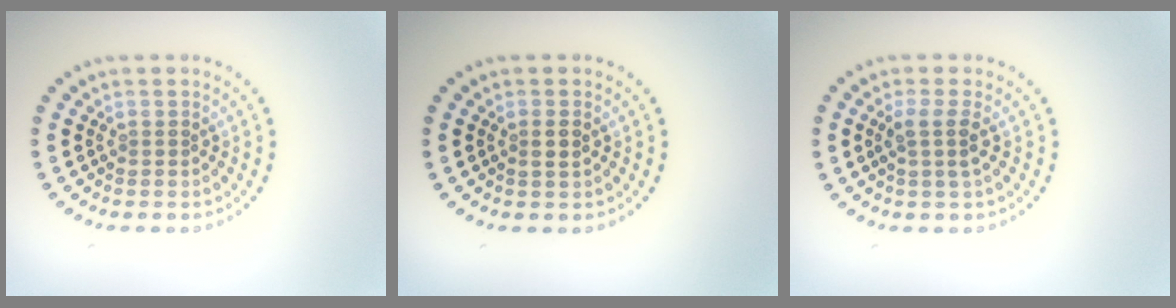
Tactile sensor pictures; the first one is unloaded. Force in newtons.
{"total": 1.1, "press": 1.0, "slide": 0.5}
{"total": 1.9, "press": 1.5, "slide": 1.1}